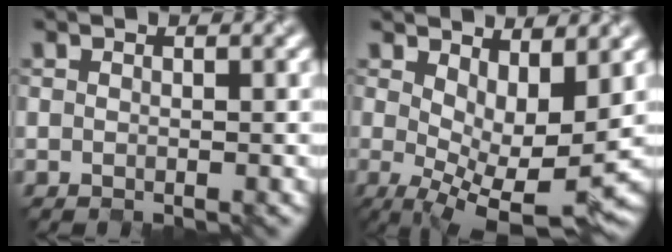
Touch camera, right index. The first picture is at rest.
{"total": 7.6, "force": [0.8, 2.8, 7.0], "torque": [-0.120, -0.019, 0.017]}